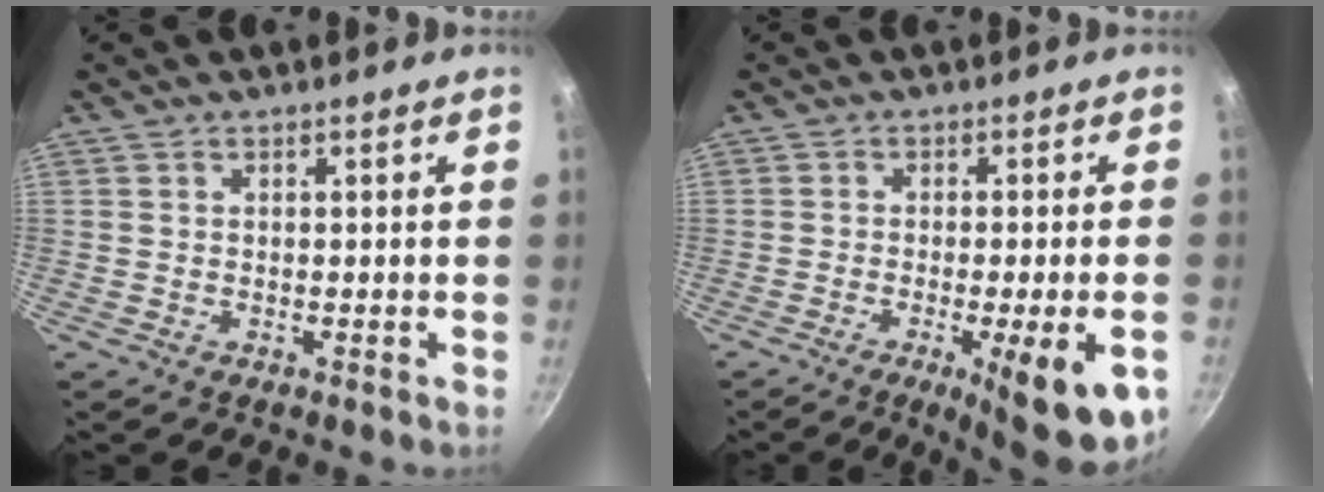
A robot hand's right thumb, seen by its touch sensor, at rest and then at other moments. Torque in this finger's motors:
{"motor_torque": [1.60, 1.39, 1.54, -0.46, 0.30]}